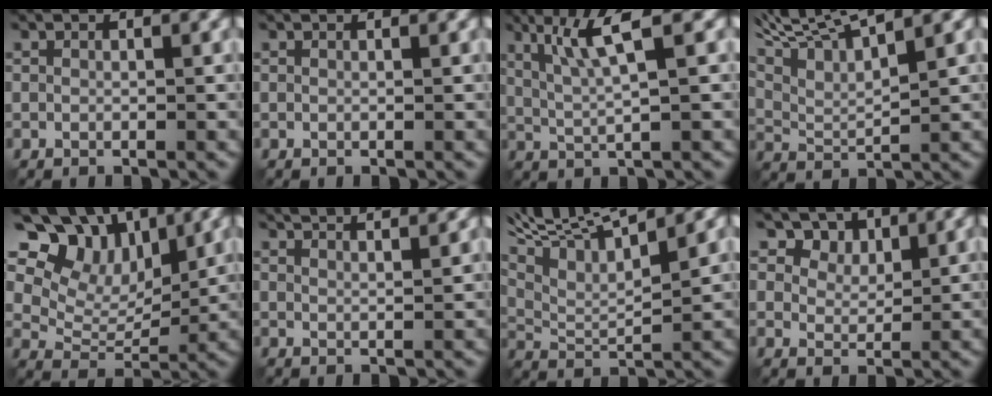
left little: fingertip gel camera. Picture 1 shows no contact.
{"total": 0.5, "force": [0.5, 0.1, 0.2], "torque": [-0.003, 0.001, 0.003]}
{"total": 4.8, "force": [1.4, 0.6, 4.5], "torque": [-0.096, 0.001, 0.035]}
{"total": 7.0, "force": [4.6, 1.6, 5.0], "torque": [-0.103, 0.018, 0.087]}
{"total": 10.2, "force": [5.5, 6.8, 5.1], "torque": [-0.114, 0.011, 0.095]}
{"total": 6.9, "force": [5.4, 2.0, 3.9], "torque": [-0.039, 0.027, 0.046]}
{"total": 9.6, "force": [5.8, 3.0, 7.0], "torque": [-0.140, 0.022, 0.098]}
{"total": 3.9, "force": [2.3, 2.7, 1.7], "torque": [-0.040, -0.021, 0.055]}